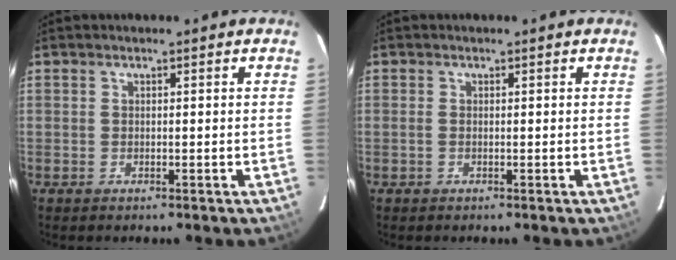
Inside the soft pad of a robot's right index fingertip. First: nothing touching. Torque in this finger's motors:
{"motor_torque": [0.13, 0.17, 0.04, 0.00]}